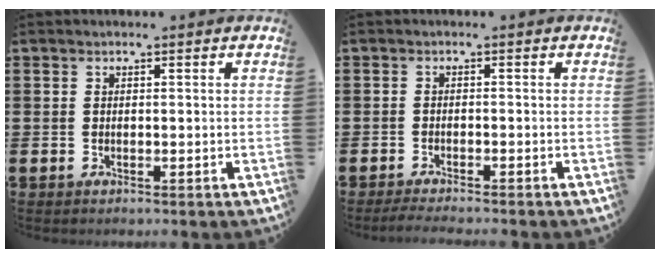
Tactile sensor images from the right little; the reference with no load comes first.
{"total": 1.4, "force": [-1.2, -0.1, 0.6], "torque": [-0.009, 0.001, -0.024]}